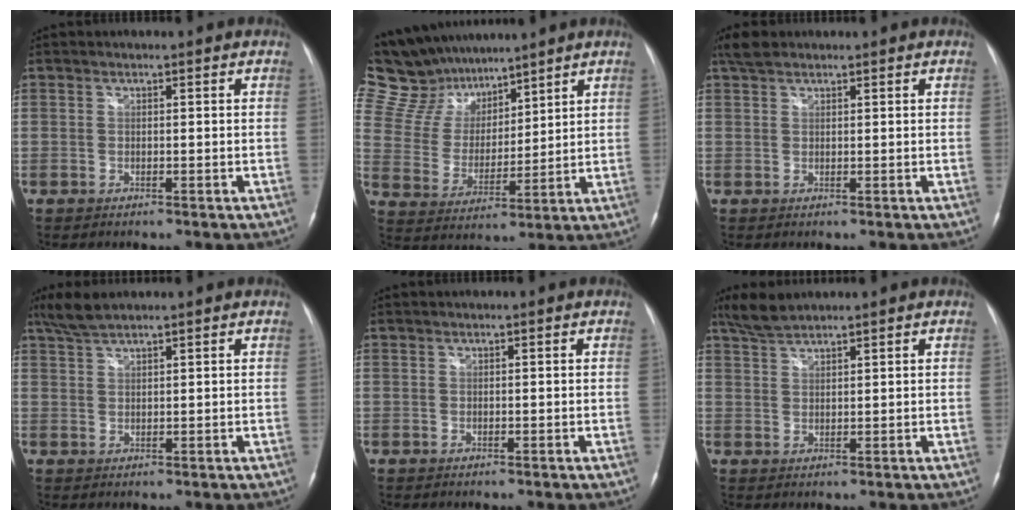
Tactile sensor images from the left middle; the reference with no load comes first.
{"total": 15.1, "force": [13.1, 6.2, 4.2], "torque": [-0.089, 0.032, 0.250]}
{"total": 2.6, "force": [2.1, 1.1, 1.1], "torque": [-0.025, 0.016, 0.040]}
{"total": 3.8, "force": [3.3, 0.3, 1.9], "torque": [-0.048, 0.011, 0.070]}
{"total": 0.0}
{"total": 3.7, "force": [3.5, 0.2, 1.3], "torque": [-0.036, 0.011, 0.074]}